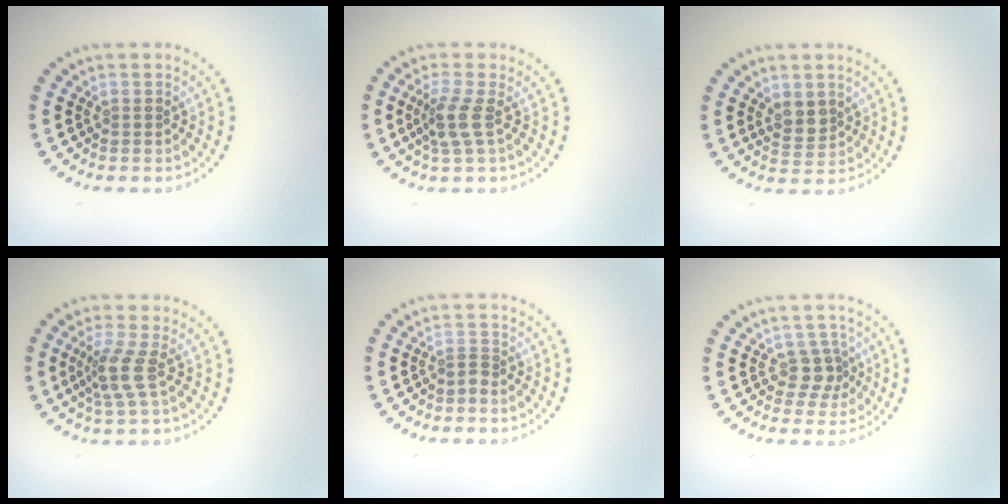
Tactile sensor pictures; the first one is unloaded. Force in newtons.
{"total": 2.6, "press": 2.0, "slide": 1.6}
{"total": 2.1, "press": 2.0, "slide": 0.9}
{"total": 2.7, "press": 2.1, "slide": 1.7}
{"total": 1.0, "press": 0.6, "slide": 0.8}
{"total": 2.4, "press": 1.8, "slide": 1.6}